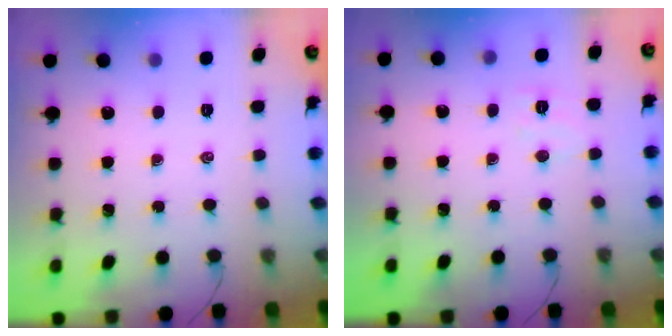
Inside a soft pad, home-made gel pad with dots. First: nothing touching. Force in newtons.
{"total": 4.6, "press": 4.5, "slide": 1.0}